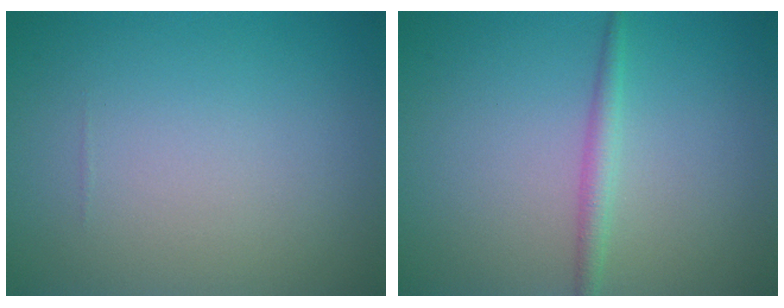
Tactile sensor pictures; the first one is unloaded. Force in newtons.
{"total": 1.7, "press": 1.7, "slide": 0.1}